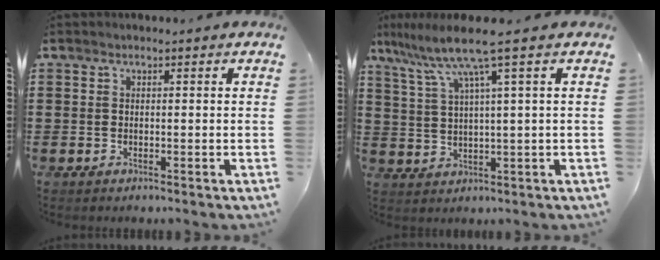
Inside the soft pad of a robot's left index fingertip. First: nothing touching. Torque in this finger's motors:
{"motor_torque": [1.08, 0.85, 0.65, 0.21]}